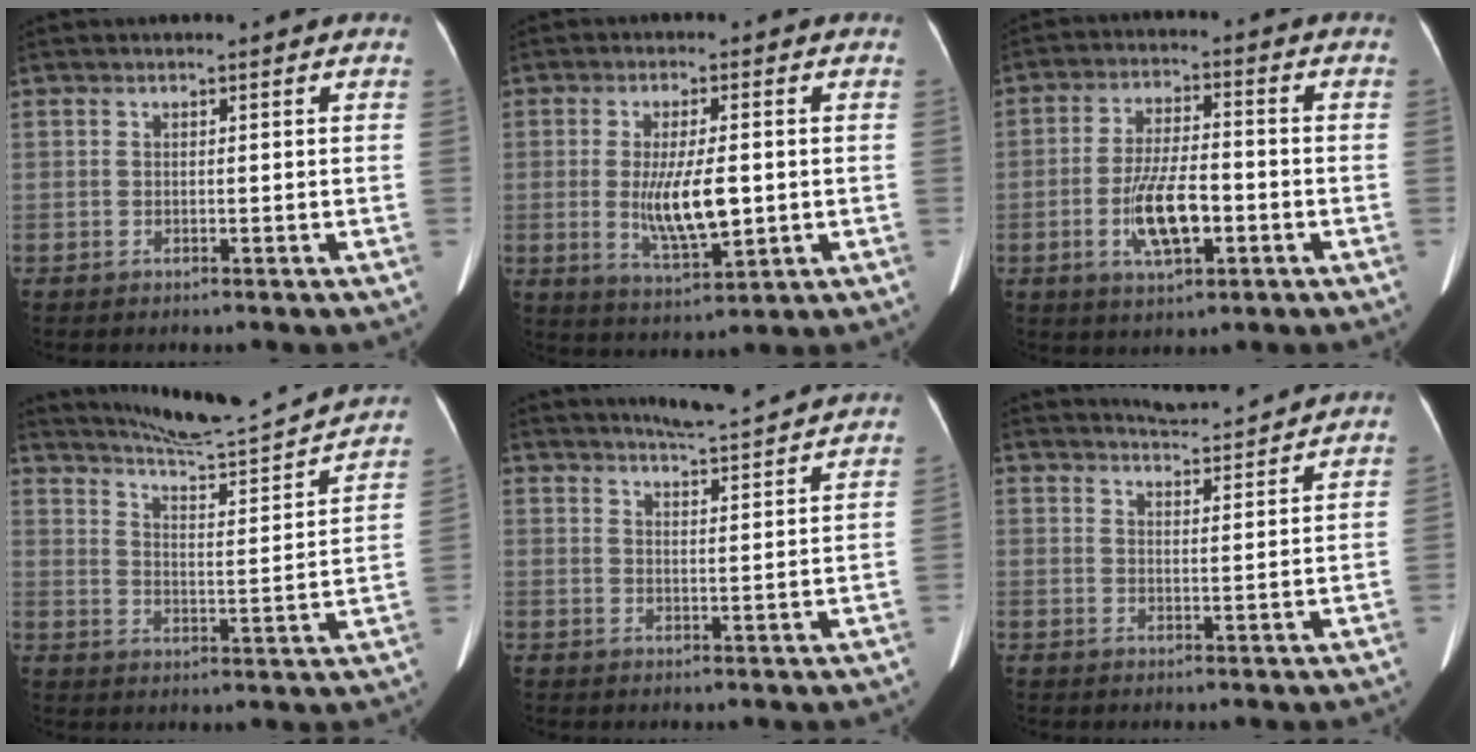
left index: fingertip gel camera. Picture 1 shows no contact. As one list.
[{"total": 8.4, "force": [-0.7, 2.2, 8.1], "torque": [-0.158, -0.018, -0.007]}, {"total": 8.8, "force": [-2.9, 2.8, 7.9], "torque": [-0.157, -0.002, -0.051]}, {"total": 17.7, "force": [16.8, -0.4, 5.4], "torque": [-0.092, -0.042, 0.228]}, {"total": 9.2, "force": [8.7, -0.4, 2.8], "torque": [-0.055, 0.006, 0.113]}, {"total": 5.8, "force": [5.8, -0.4, 0.5], "torque": [-0.021, 0.003, 0.081]}]